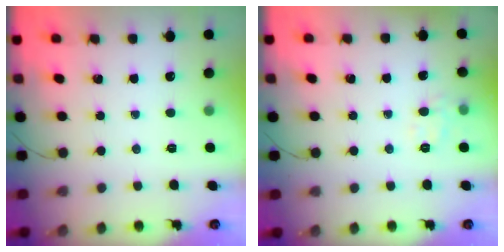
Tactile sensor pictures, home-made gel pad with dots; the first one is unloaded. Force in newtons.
{"total": 8.0, "press": 7.8, "slide": 1.4}